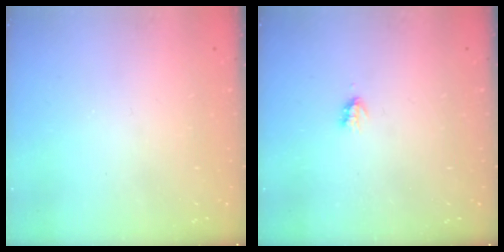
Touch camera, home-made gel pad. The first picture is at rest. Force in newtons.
{"total": 1.9, "press": 1.8, "slide": 0.4}